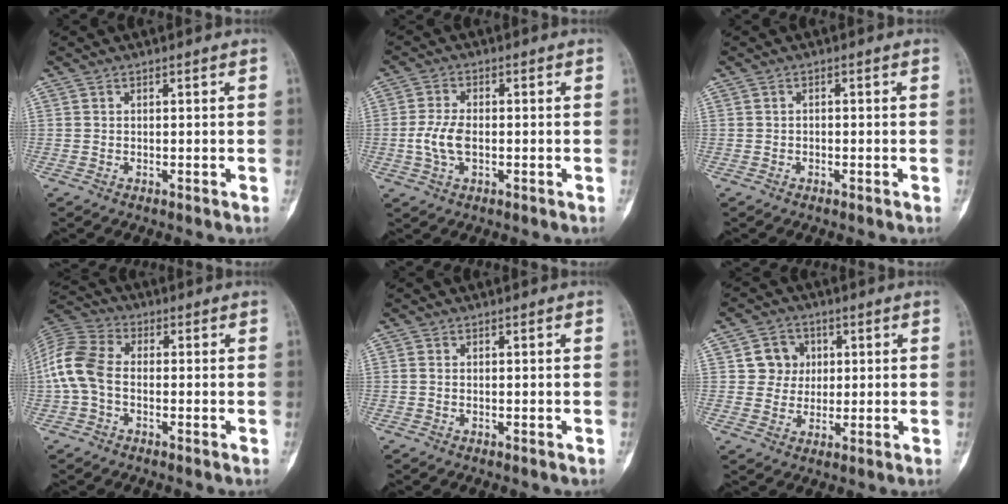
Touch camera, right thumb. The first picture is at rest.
{"total": 5.5, "force": [-0.8, 3.0, 4.6], "torque": [-0.103, 0.007, -0.017]}
{"total": 0.6, "force": [-0.3, 0.4, 0.3], "torque": [-0.002, 0.002, -0.008]}
{"total": 9.7, "force": [-1.0, 6.3, 7.3], "torque": [-0.158, 0.025, -0.033]}
{"total": 0.5, "force": [0.0, 0.4, 0.4], "torque": [-0.011, 0.000, -0.001]}
{"total": 6.2, "force": [1.4, 5.8, 1.7], "torque": [0.009, 0.004, 0.019]}